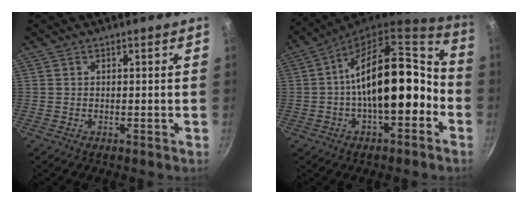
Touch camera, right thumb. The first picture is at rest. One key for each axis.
{"total": 18.4, "fx": -3.1, "fy": 9.3, "fz": 15.5, "tx": -0.191, "ty": 0.065, "tz": -0.052}